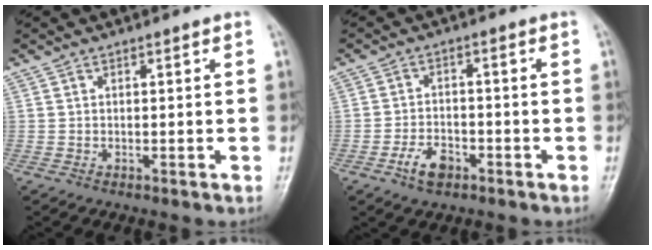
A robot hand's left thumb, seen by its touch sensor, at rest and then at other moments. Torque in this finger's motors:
{"motor_torque": [-0.13, 0.74, 0.57, 0.26, 0.01]}